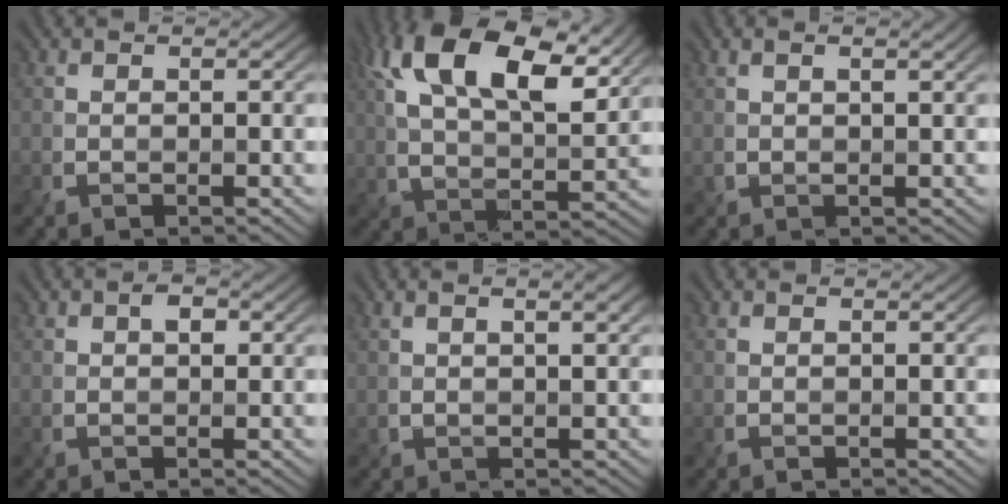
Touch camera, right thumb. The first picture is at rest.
{"total": 16.7, "force": [7.9, 7.4, 12.7], "torque": [-0.257, 0.020, 0.126]}
{"total": 2.0, "force": [0.9, 0.2, 1.8], "torque": [-0.035, 0.003, 0.020]}
{"total": 1.7, "force": [0.4, 1.1, 1.3], "torque": [-0.022, 0.004, 0.001]}
{"total": 2.6, "force": [1.2, 0.4, 2.3], "torque": [-0.042, 0.003, 0.021]}
{"total": 0.0}